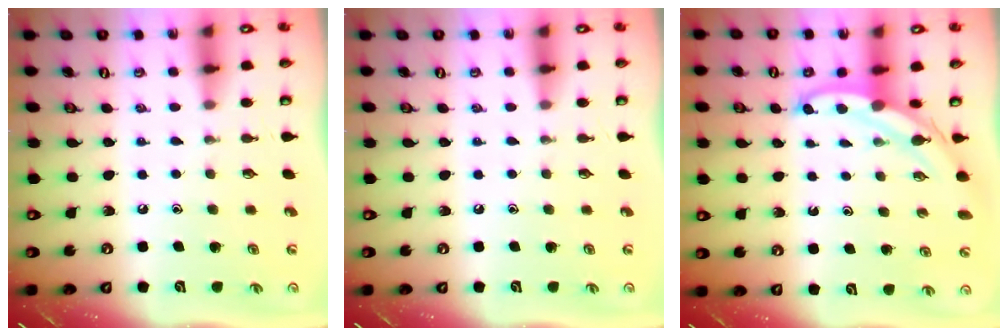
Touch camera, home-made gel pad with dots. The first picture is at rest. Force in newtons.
{"total": 0.0}
{"total": 5.5, "press": 5.5, "slide": 0.5}